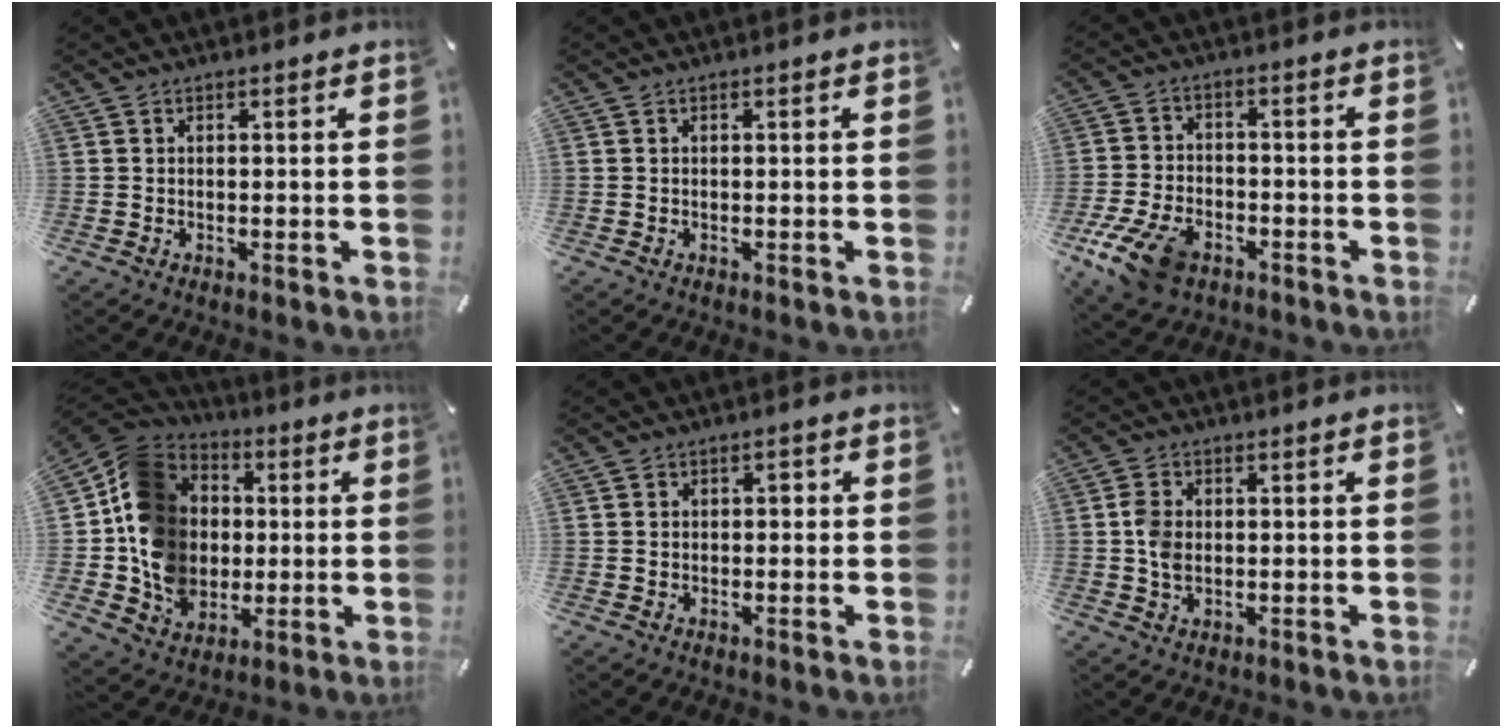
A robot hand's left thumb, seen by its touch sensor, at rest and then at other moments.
{"total": 0.0}
{"total": 11.3, "force": [-6.3, 6.7, 6.5], "torque": [-0.136, 0.029, -0.114]}
{"total": 16.9, "force": [-0.1, 15.2, 7.3], "torque": [-0.141, 0.006, 0.006]}
{"total": 2.2, "force": [-0.2, 1.8, 1.3], "torque": [-0.020, 0.006, -0.010]}
{"total": 5.1, "force": [0.1, 3.7, 3.5], "torque": [-0.080, 0.005, -0.002]}